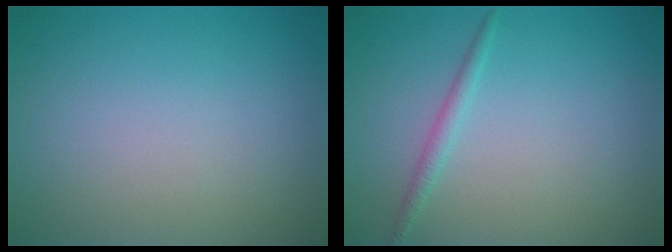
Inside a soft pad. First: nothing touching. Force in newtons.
{"total": 1.2, "press": 1.2, "slide": 0.1}